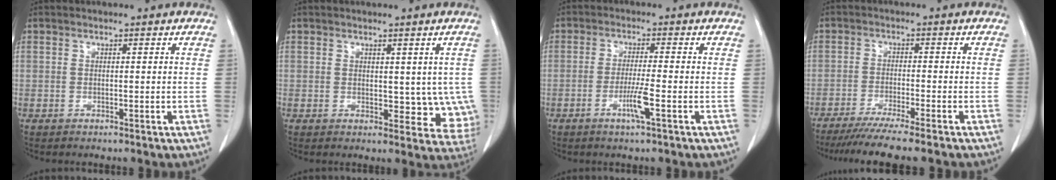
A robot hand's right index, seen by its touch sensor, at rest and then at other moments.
{"total": 6.7, "force": [0.6, 4.1, 5.3], "torque": [-0.032, -0.008, 0.012]}
{"total": 4.4, "force": [-1.8, -0.4, 4.0], "torque": [-0.077, -0.010, -0.037]}
{"total": 10.1, "force": [-8.6, -0.8, 5.3], "torque": [-0.061, -0.029, -0.134]}